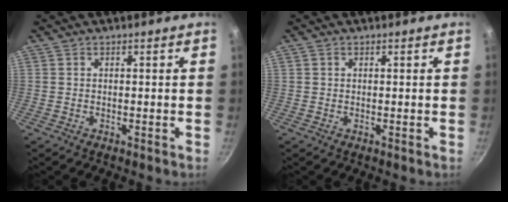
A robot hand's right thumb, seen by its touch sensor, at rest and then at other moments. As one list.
[{"total": 0.6, "force": [0.2, 0.5, 0.2], "torque": [-0.003, 0.004, 0.003]}]